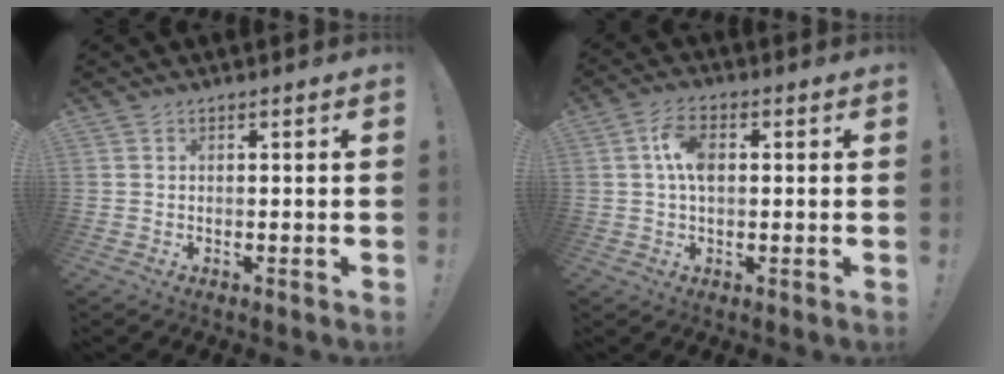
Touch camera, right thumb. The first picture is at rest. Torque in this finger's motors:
{"motor_torque": [0.10, -0.02, 0.96, -0.09, 0.03]}